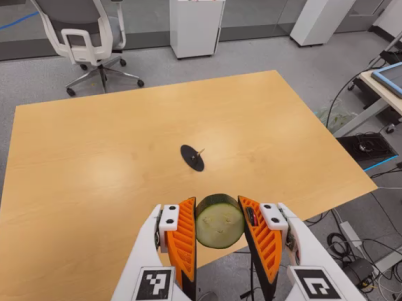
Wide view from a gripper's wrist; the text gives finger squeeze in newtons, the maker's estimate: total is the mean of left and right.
{"total": 12.6, "left": 11.2, "right": 14.0}